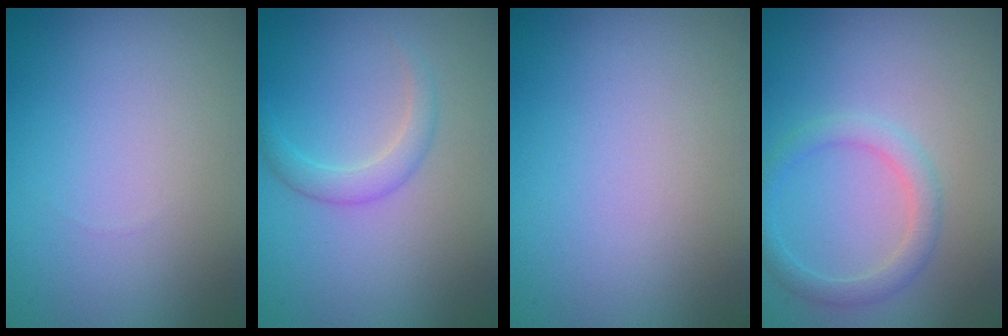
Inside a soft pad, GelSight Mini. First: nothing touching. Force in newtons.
{"total": 1.9, "press": 1.9, "slide": 0.0}
{"total": 0.0}
{"total": 2.2, "press": 2.2, "slide": 0.1}